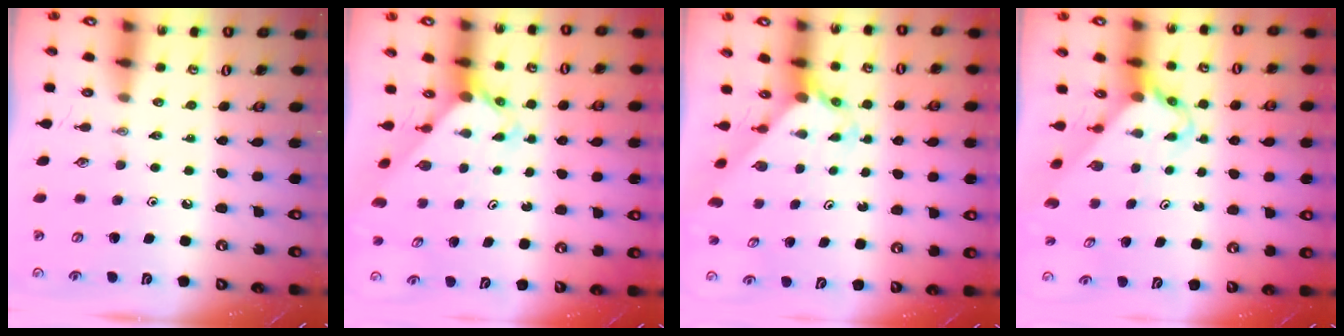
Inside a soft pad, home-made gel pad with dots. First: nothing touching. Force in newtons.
{"total": 2.7, "press": 2.6, "slide": 0.3}
{"total": 2.1, "press": 2.1, "slide": 0.1}
{"total": 2.7, "press": 2.7, "slide": 0.2}